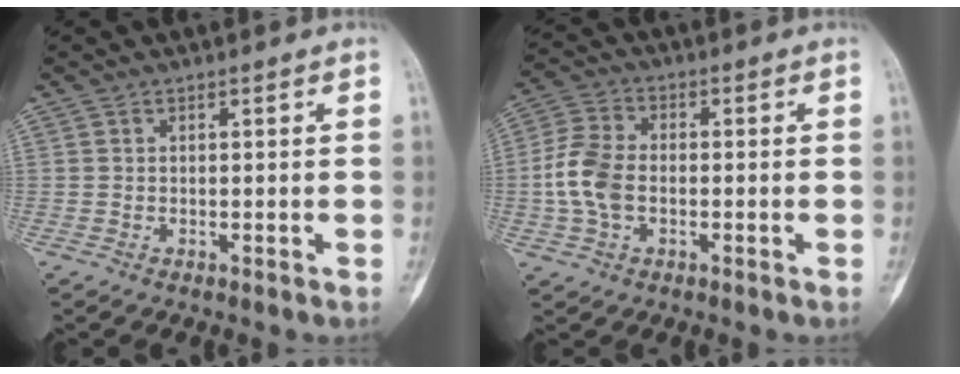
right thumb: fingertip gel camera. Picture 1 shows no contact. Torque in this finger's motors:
{"motor_torque": [1.00, 0.81, 1.49, -0.16, 0.29]}